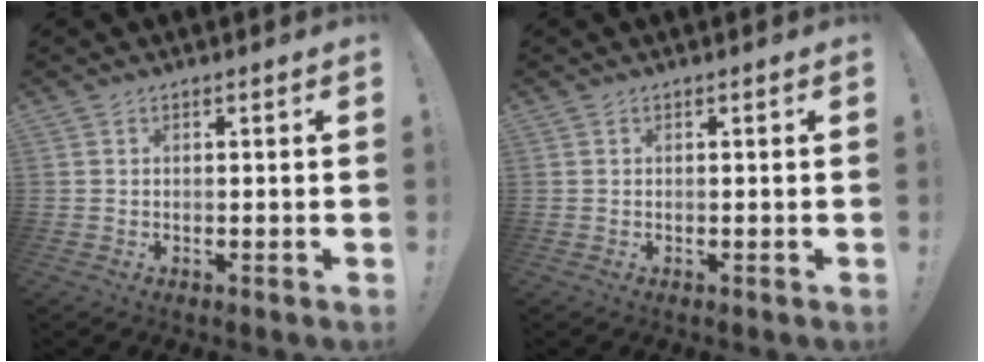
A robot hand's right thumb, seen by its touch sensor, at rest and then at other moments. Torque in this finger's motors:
{"motor_torque": [0.00, 0.00, -0.02, 0.02, 0.00]}